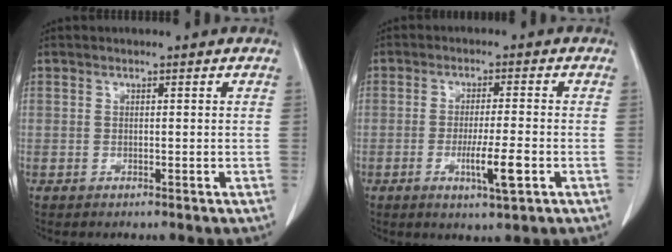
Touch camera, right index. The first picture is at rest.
{"total": 6.1, "force": [-2.1, 0.1, 5.7], "torque": [-0.099, -0.010, -0.032]}